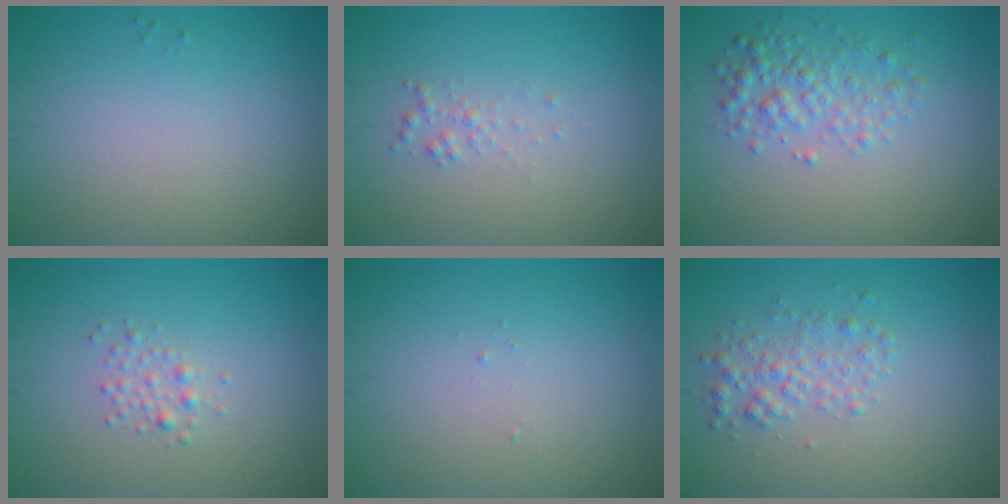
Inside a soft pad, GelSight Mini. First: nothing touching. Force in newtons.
{"total": 0.9, "press": 0.9, "slide": 0.0}
{"total": 3.0, "press": 3.0, "slide": 0.1}
{"total": 1.3, "press": 1.3, "slide": 0.0}
{"total": 0.0}
{"total": 2.3, "press": 2.3, "slide": 0.1}